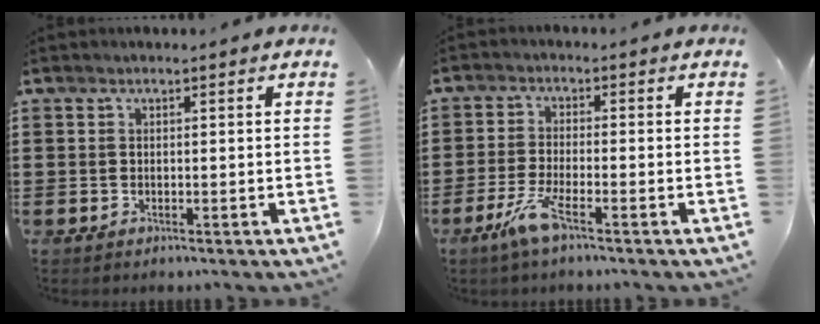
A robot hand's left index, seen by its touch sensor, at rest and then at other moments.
{"total": 5.2, "force": [-3.0, 0.5, 4.2], "torque": [-0.104, -0.017, -0.060]}